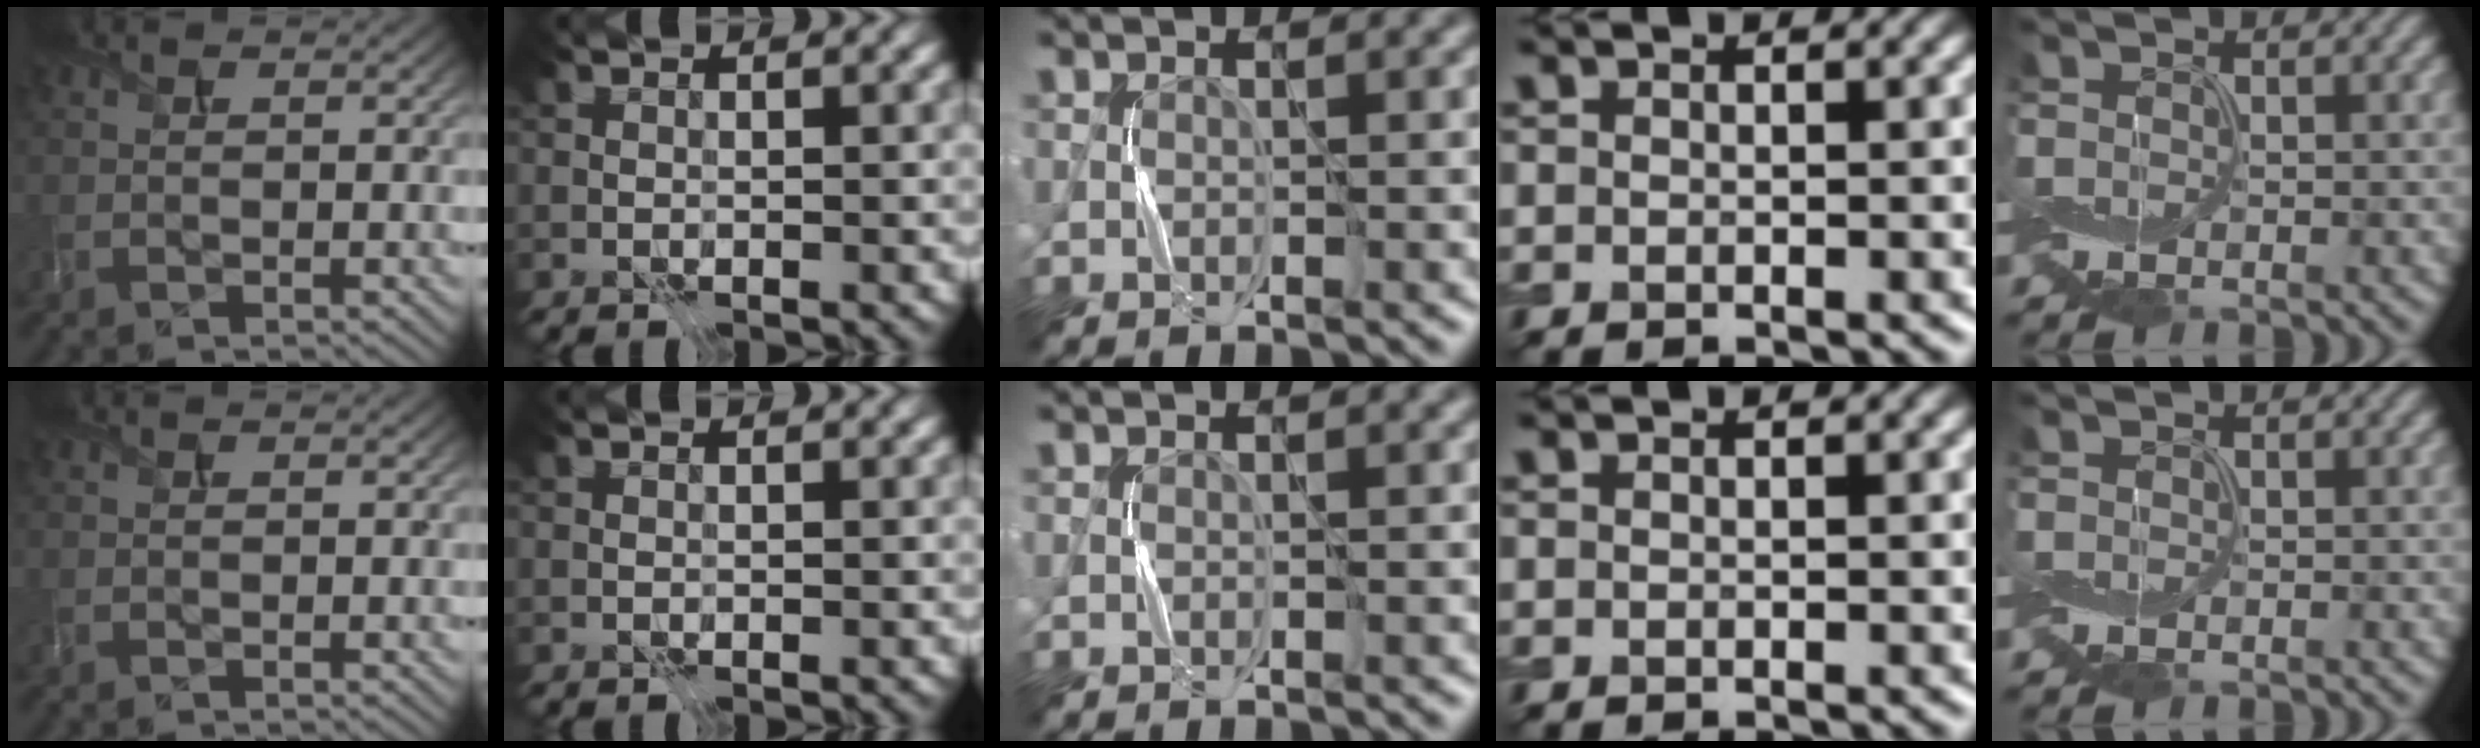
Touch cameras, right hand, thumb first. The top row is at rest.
{}